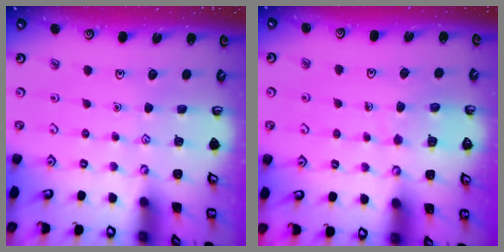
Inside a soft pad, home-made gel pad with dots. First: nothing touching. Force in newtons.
{"total": 5.7, "press": 5.7, "slide": 0.5}